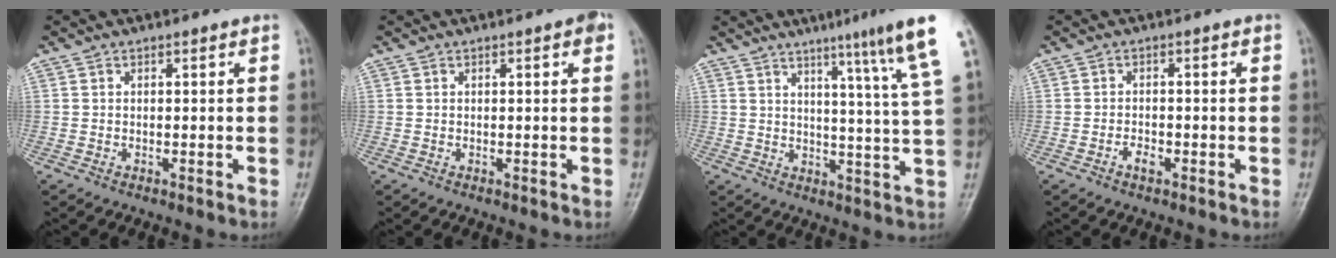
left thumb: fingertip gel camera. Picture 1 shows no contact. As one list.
[{"total": 2.0, "force": [0.8, 0.6, 1.7], "torque": [-0.018, 0.002, 0.006]}, {"total": 13.1, "force": [8.1, -1.2, 10.3], "torque": [-0.143, -0.038, 0.099]}, {"total": 2.1, "force": [-1.2, 1.1, 1.3], "torque": [-0.020, 0.006, -0.023]}]